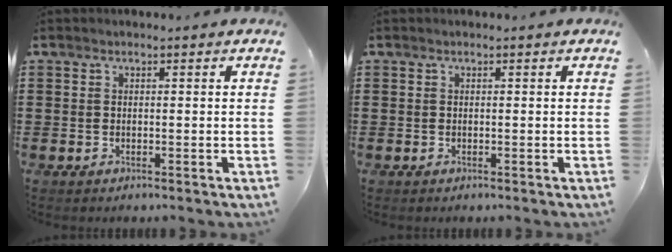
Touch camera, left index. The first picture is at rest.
{"total": 0.0}